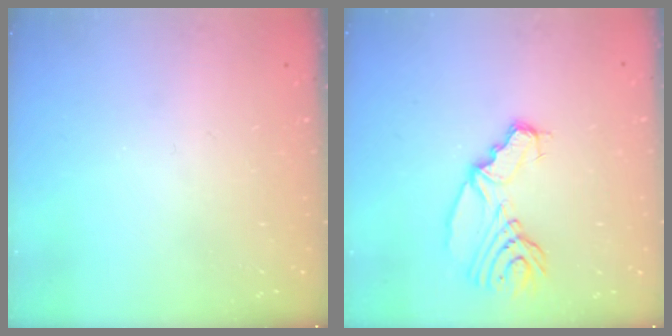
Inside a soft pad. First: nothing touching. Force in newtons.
{"total": 10.8, "press": 10.6, "slide": 2.2}